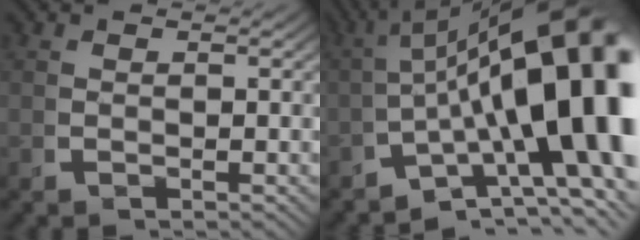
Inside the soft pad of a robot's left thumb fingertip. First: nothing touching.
{"total": 23.1, "force": [-1.3, 12.8, 19.2], "torque": [-0.270, -0.048, -0.006]}